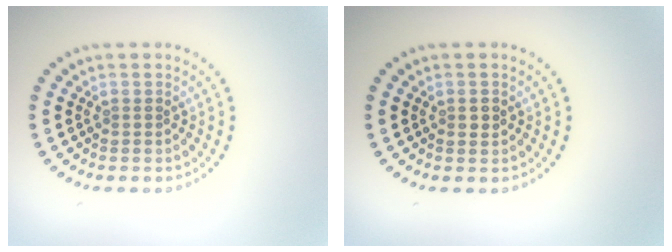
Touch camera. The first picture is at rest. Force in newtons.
{"total": 1.0, "press": 1.0, "slide": 0.1}